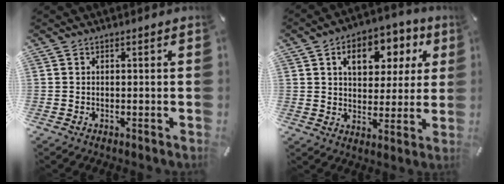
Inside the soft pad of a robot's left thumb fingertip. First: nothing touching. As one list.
[{"total": 10.9, "force": [4.6, 7.8, 6.0], "torque": [-0.083, -0.013, 0.075]}]